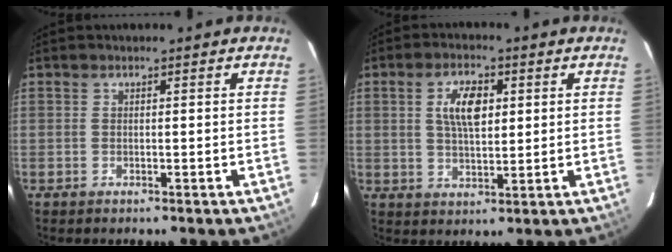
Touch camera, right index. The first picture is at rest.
{"total": 7.0, "force": [1.9, 3.3, 5.9], "torque": [-0.106, 0.009, 0.036]}